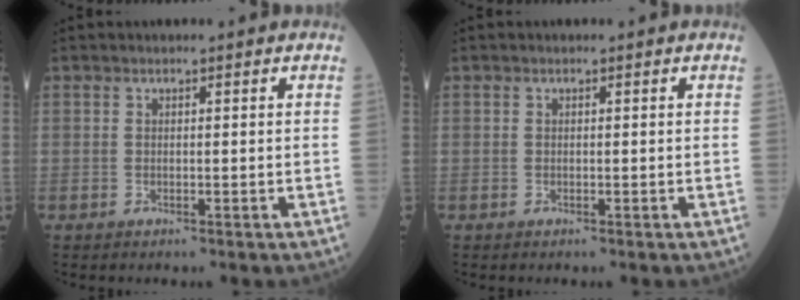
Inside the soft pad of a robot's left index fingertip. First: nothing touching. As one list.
[{"total": 0.0}]